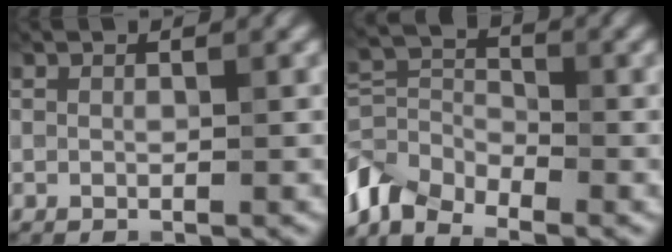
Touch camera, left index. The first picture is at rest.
{"total": 5.6, "force": [-4.4, 2.8, 2.0], "torque": [-0.040, 0.001, -0.102]}